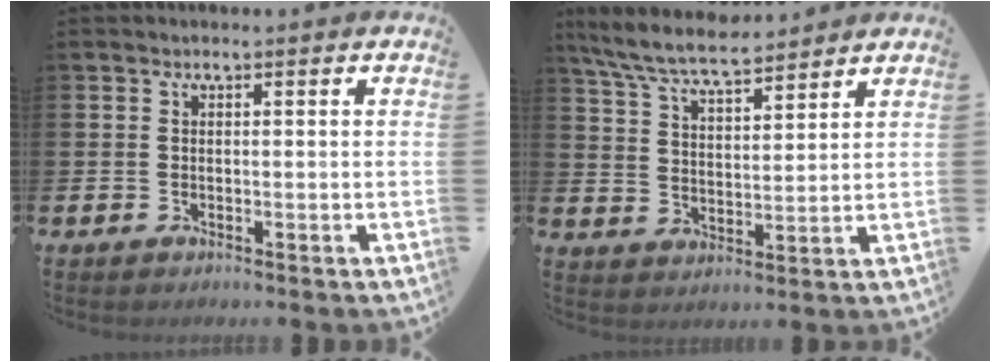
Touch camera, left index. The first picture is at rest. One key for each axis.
{"total": 7.5, "fx": 7.0, "fy": 1.0, "fz": 2.5, "tx": -0.075, "ty": -0.030, "tz": 0.127}